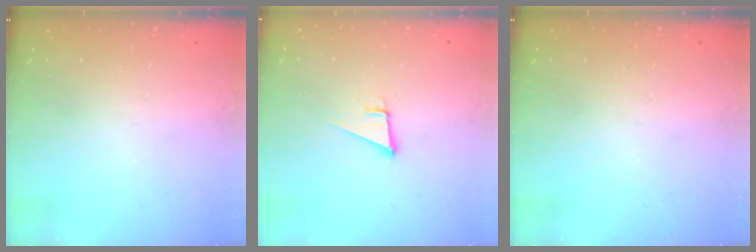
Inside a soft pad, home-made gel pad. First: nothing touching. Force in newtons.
{"total": 4.4, "press": 3.8, "slide": 2.3}
{"total": 0.0}